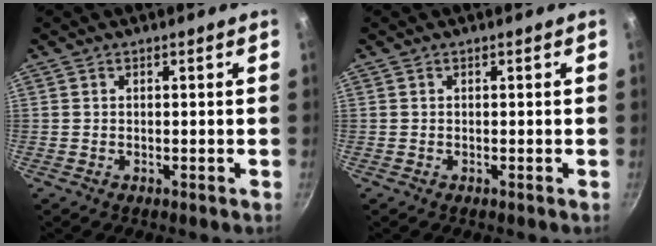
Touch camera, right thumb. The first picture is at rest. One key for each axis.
{"total": 0.0}